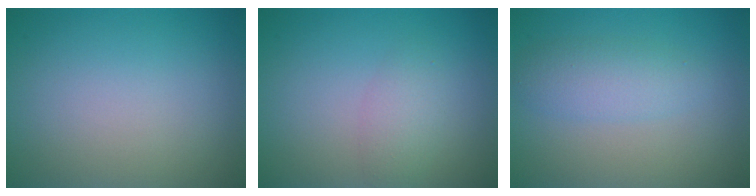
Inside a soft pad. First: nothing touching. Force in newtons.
{"total": 2.0, "press": 2.0, "slide": 0.1}
{"total": 2.8, "press": 2.8, "slide": 0.1}